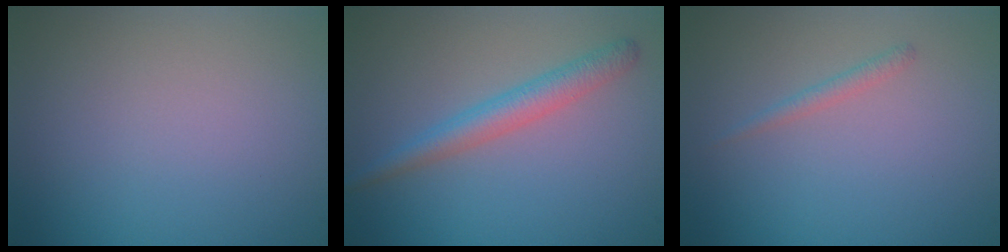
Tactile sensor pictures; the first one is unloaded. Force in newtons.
{"total": 2.8, "press": 2.8, "slide": 0.0}
{"total": 0.9, "press": 0.9, "slide": 0.0}